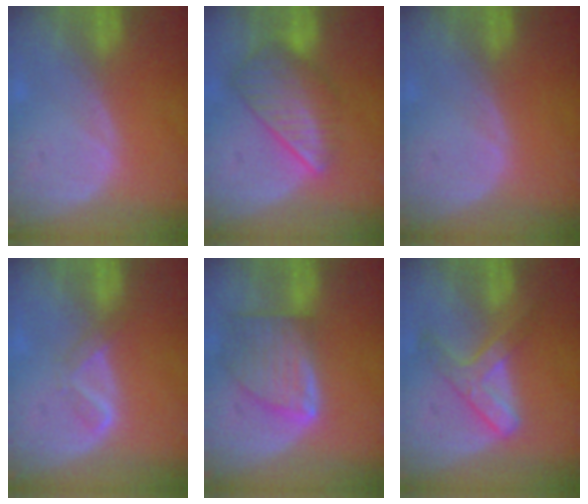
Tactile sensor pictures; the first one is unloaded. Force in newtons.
{"total": 8.7, "press": 7.6, "slide": 4.3}
{"total": 0.0}
{"total": 2.4, "press": 2.4, "slide": 0.7}
{"total": 8.0, "press": 7.2, "slide": 3.5}
{"total": 6.9, "press": 5.9, "slide": 3.5}